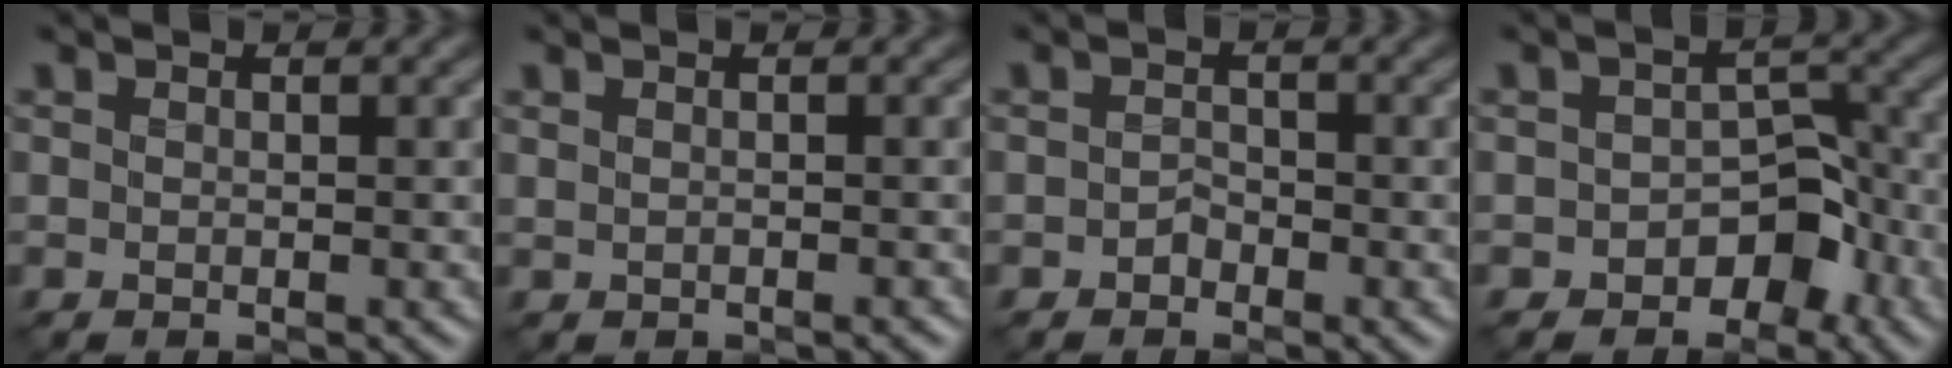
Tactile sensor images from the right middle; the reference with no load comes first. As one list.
[{"total": 0.5, "force": [0.1, 0.3, 0.4], "torque": [-0.007, -0.002, 0.006]}, {"total": 1.4, "force": [-1.0, 0.8, 0.4], "torque": [-0.003, 0.000, -0.026]}, {"total": 5.7, "force": [-3.0, 3.4, 3.5], "torque": [-0.041, -0.005, -0.049]}]